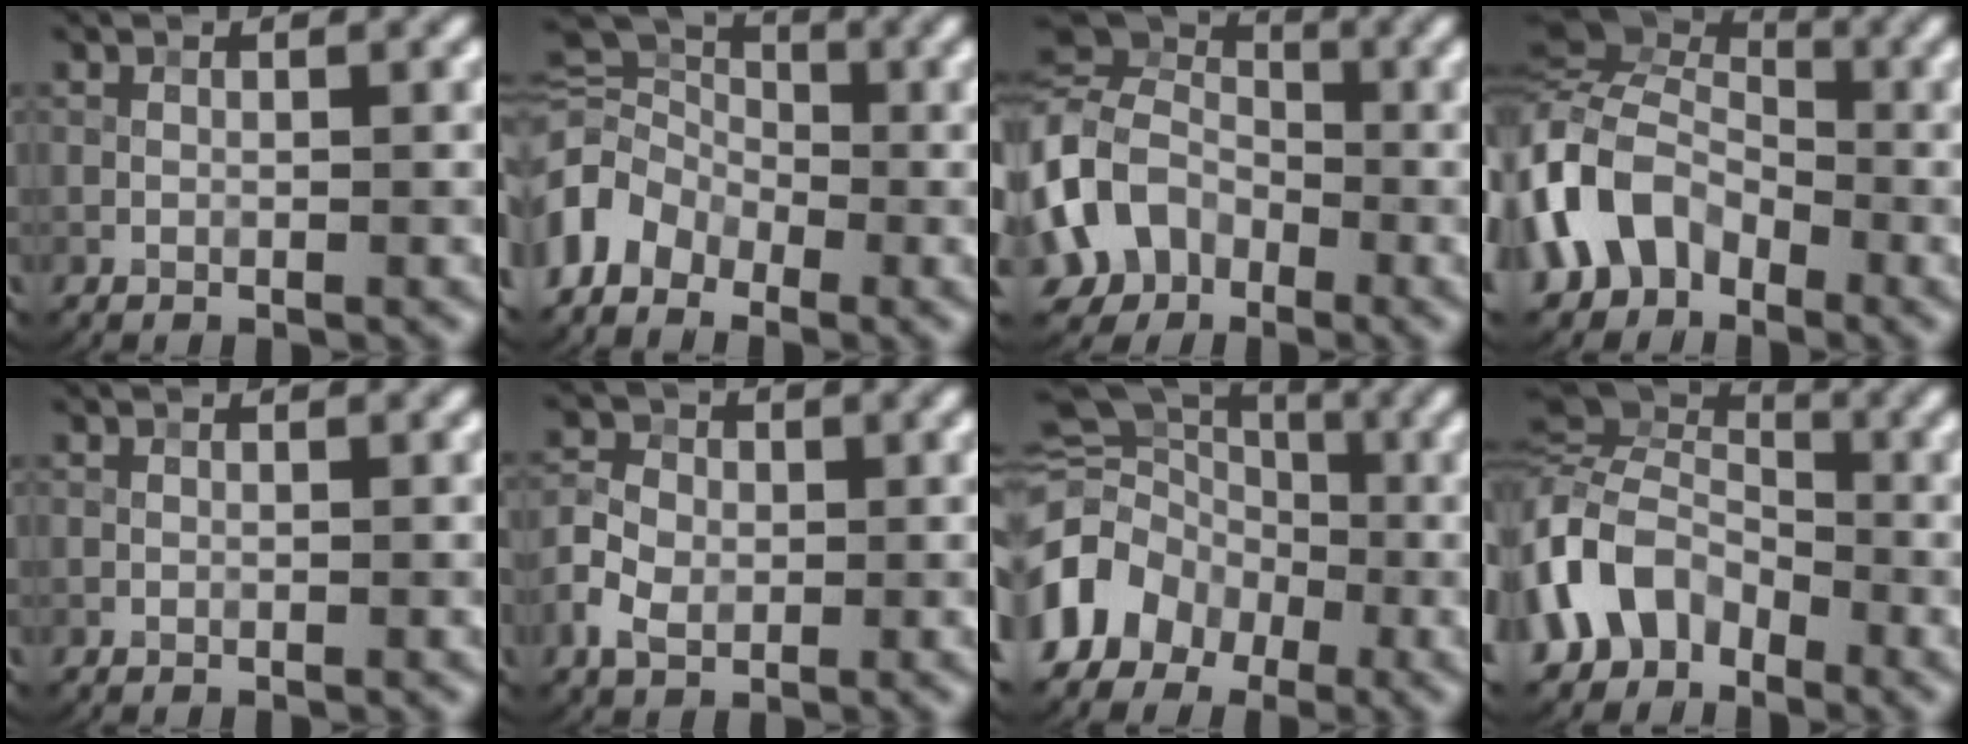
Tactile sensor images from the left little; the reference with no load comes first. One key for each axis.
{"total": 5.6, "fx": -2.0, "fy": 4.2, "fz": 3.1, "tx": -0.045, "ty": 0.013, "tz": -0.052}
{"total": 8.1, "fx": -2.2, "fy": 6.8, "fz": 3.8, "tx": -0.096, "ty": 0.005, "tz": -0.058}
{"total": 9.0, "fx": -3.1, "fy": 6.8, "fz": 5.0, "tx": -0.110, "ty": 0.010, "tz": -0.080}
{"total": 0.0}
{"total": 3.8, "fx": -1.0, "fy": 3.0, "fz": 2.2, "tx": -0.047, "ty": 0.003, "tz": -0.023}
{"total": 8.4, "fx": -3.6, "fy": 6.8, "fz": 3.6, "tx": -0.064, "ty": 0.015, "tz": -0.074}
{"total": 7.8, "fx": -2.8, "fy": 5.8, "fz": 4.3, "tx": -0.087, "ty": 0.011, "tz": -0.071}